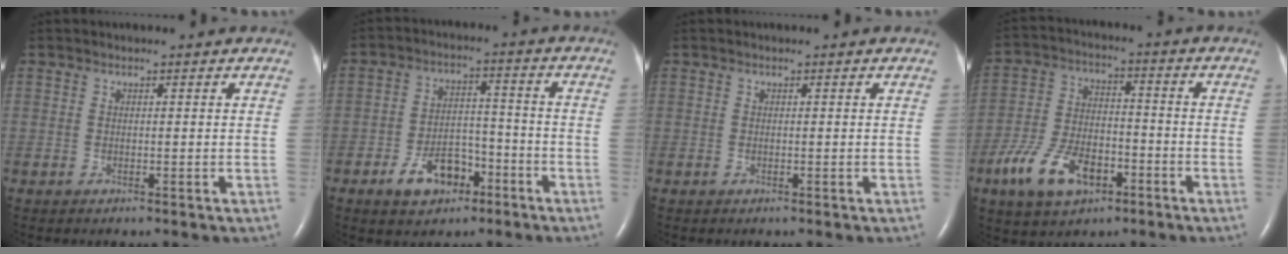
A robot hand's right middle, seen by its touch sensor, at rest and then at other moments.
{"total": 7.7, "force": [-4.3, 4.6, 4.5], "torque": [-0.080, 0.015, -0.067]}
{"total": 0.0}
{"total": 11.4, "force": [-5.8, 6.1, 7.8], "torque": [-0.168, 0.006, -0.100]}